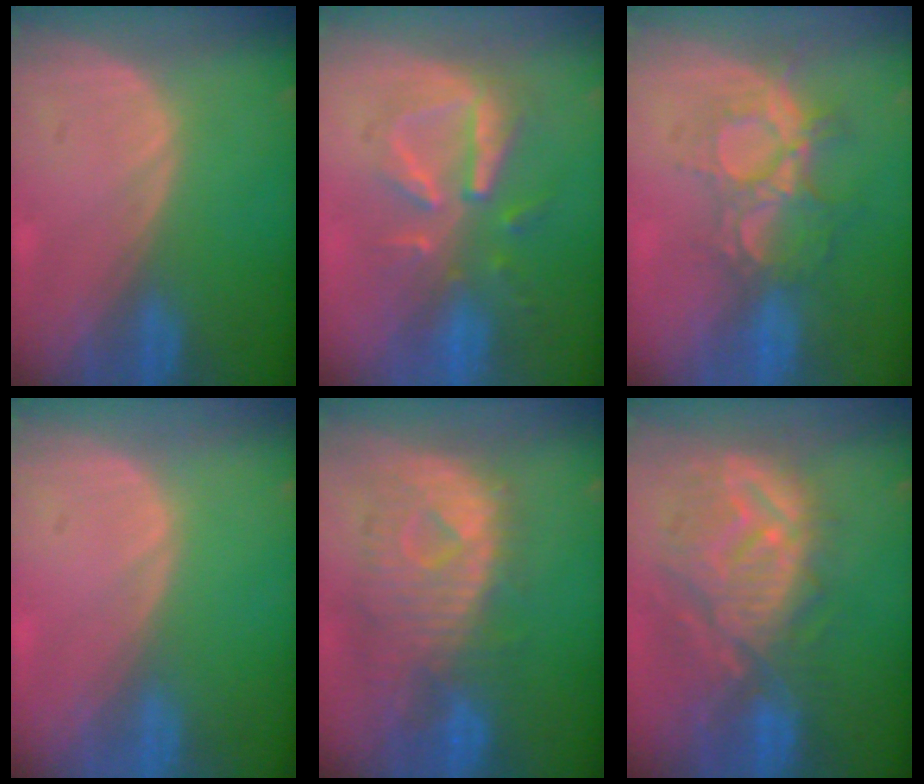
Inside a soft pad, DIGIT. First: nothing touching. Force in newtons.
{"total": 7.8, "press": 7.6, "slide": 1.5}
{"total": 9.3, "press": 7.9, "slide": 4.9}
{"total": 0.0}
{"total": 10.6, "press": 9.5, "slide": 4.7}
{"total": 11.6, "press": 10.7, "slide": 4.6}